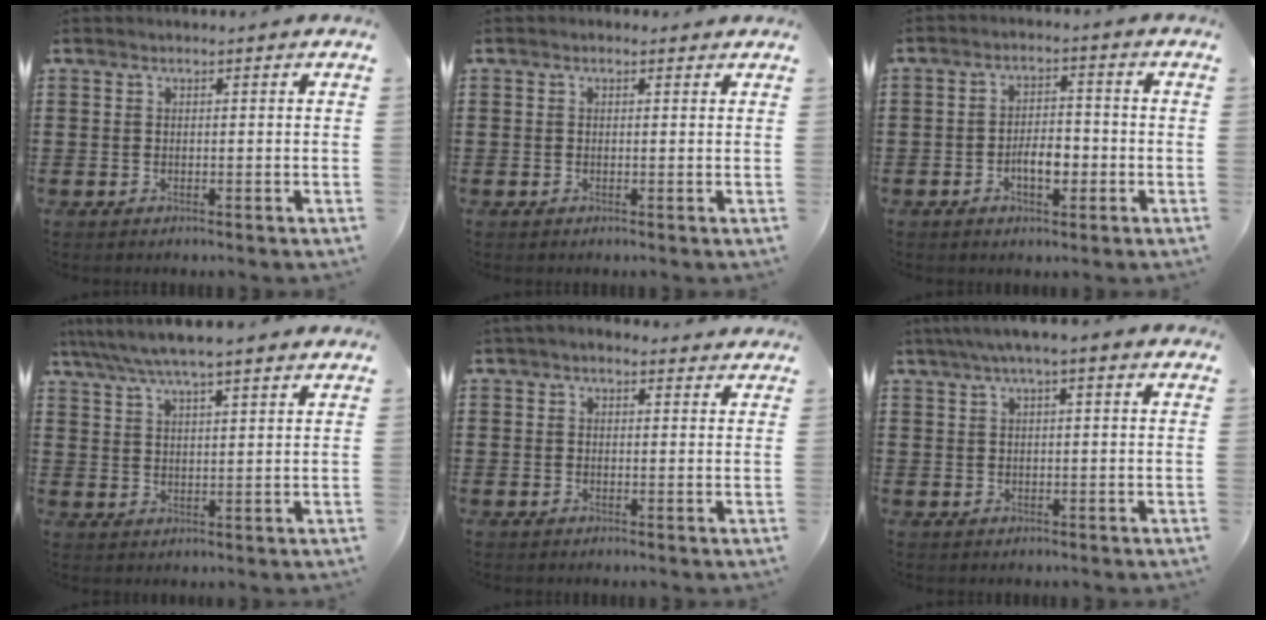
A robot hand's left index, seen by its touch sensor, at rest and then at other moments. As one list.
[{"total": 0.6, "force": [0.0, 0.6, 0.1], "torque": [-0.005, 0.006, 0.000]}, {"total": 4.6, "force": [-1.5, 2.2, 3.7], "torque": [-0.058, 0.005, -0.029]}, {"total": 5.4, "force": [4.7, 0.8, 2.5], "torque": [-0.063, -0.013, 0.082]}, {"total": 2.1, "force": [1.6, 1.3, 0.6], "torque": [-0.017, 0.006, 0.030]}, {"total": 3.1, "force": [1.6, 0.9, 2.4], "torque": [-0.049, 0.007, 0.028]}]